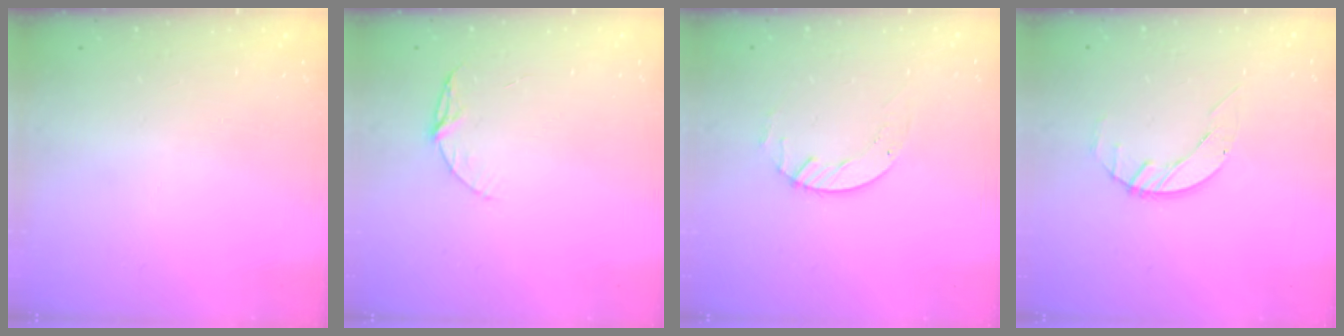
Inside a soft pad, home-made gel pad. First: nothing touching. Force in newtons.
{"total": 7.0, "press": 6.9, "slide": 0.6}
{"total": 4.2, "press": 4.1, "slide": 0.4}
{"total": 2.7, "press": 2.7, "slide": 0.3}